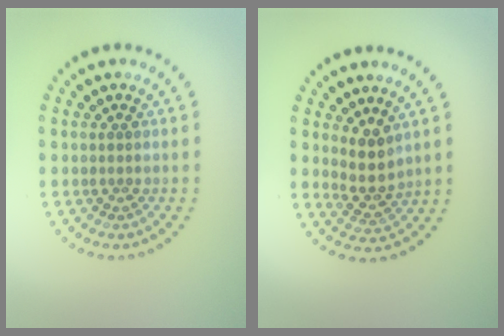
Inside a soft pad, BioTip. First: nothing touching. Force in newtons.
{"total": 2.7, "press": 2.3, "slide": 1.5}